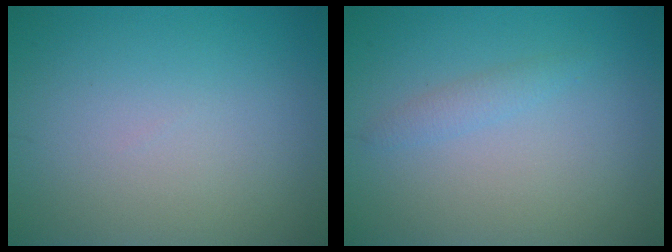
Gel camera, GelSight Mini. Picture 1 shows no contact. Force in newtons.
{"total": 1.2, "press": 1.2, "slide": 0.0}